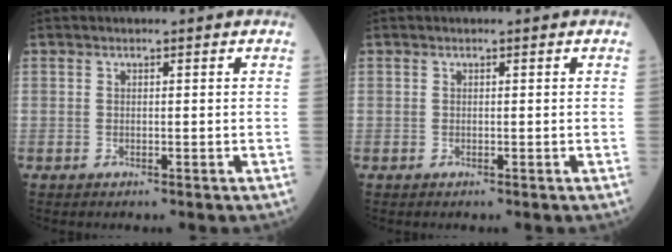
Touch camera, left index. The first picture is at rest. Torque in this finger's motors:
{"motor_torque": [0.07, 0.08, 0.01, 0.01]}